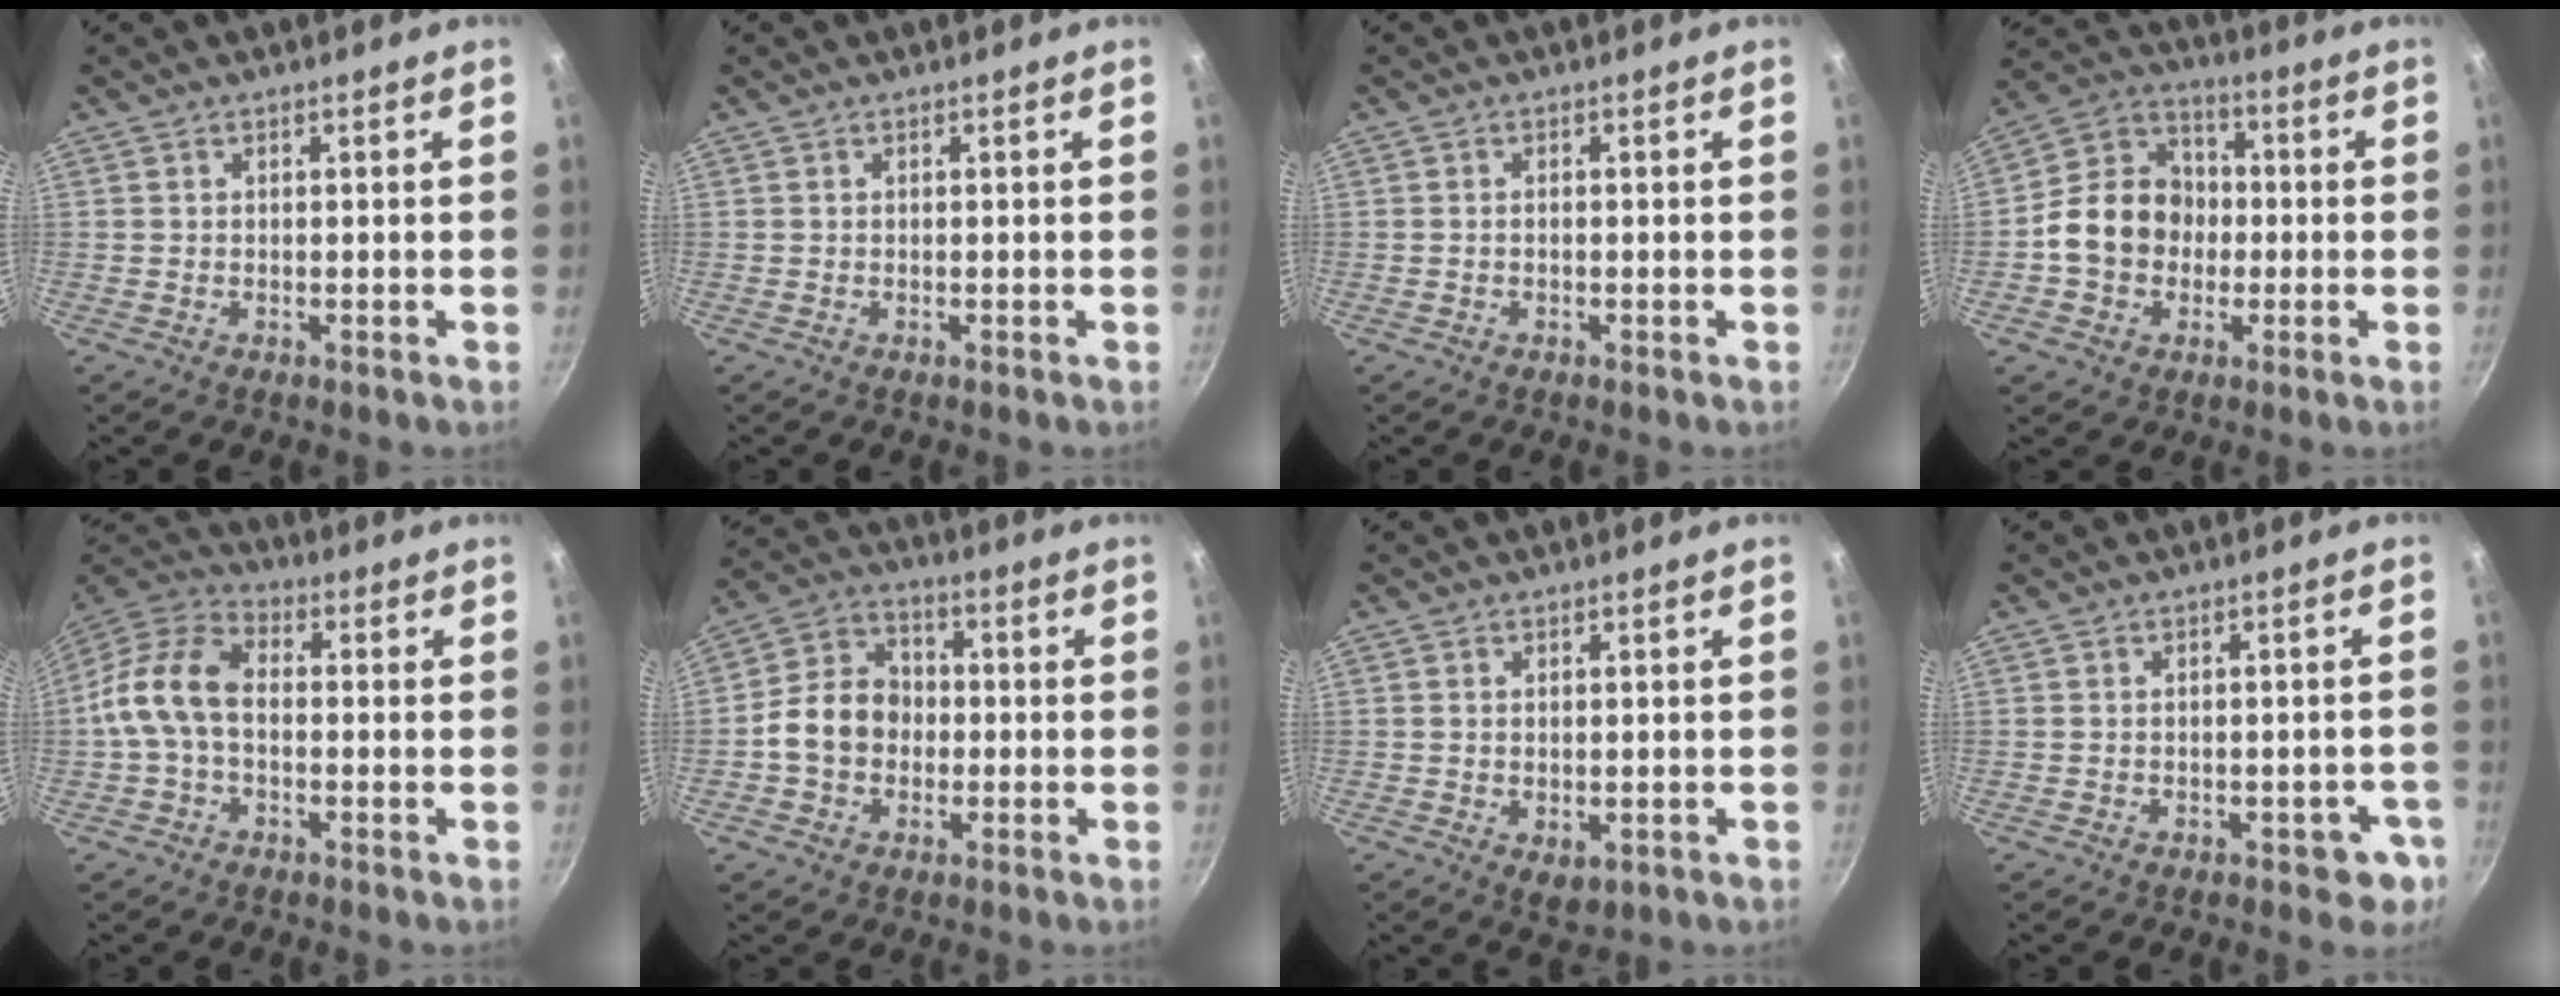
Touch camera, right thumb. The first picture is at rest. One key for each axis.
{"total": 0.0}
{"total": 0.7, "fx": -0.2, "fy": 0.4, "fz": 0.5, "tx": -0.013, "ty": 0.005, "tz": -0.007}
{"total": 13.3, "fx": -1.5, "fy": 11.2, "fz": 7.0, "tx": -0.082, "ty": 0.033, "tz": -0.044}
{"total": 11.4, "fx": -1.0, "fy": 7.4, "fz": 8.6, "tx": -0.156, "ty": 0.040, "tz": -0.039}
{"total": 10.3, "fx": -1.4, "fy": 8.2, "fz": 6.0, "tx": -0.075, "ty": 0.029, "tz": -0.041}
{"total": 3.2, "fx": -0.4, "fy": 2.0, "fz": 2.5, "tx": -0.035, "ty": -0.012, "tz": -0.003}
{"total": 4.8, "fx": -2.0, "fy": 2.8, "fz": 3.4, "tx": -0.013, "ty": 0.016, "tz": -0.013}